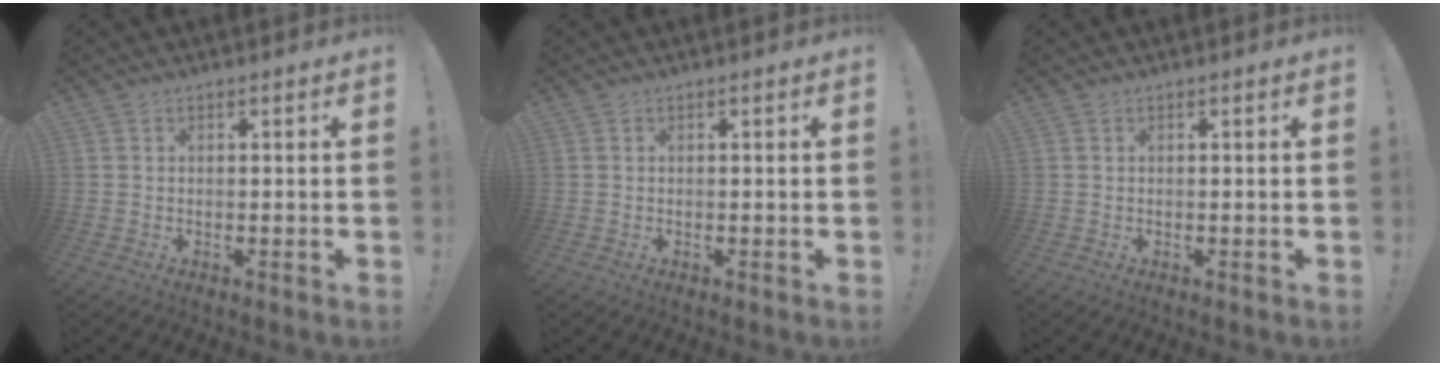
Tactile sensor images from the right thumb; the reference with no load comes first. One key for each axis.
{"total": 0.0}
{"total": 0.0}